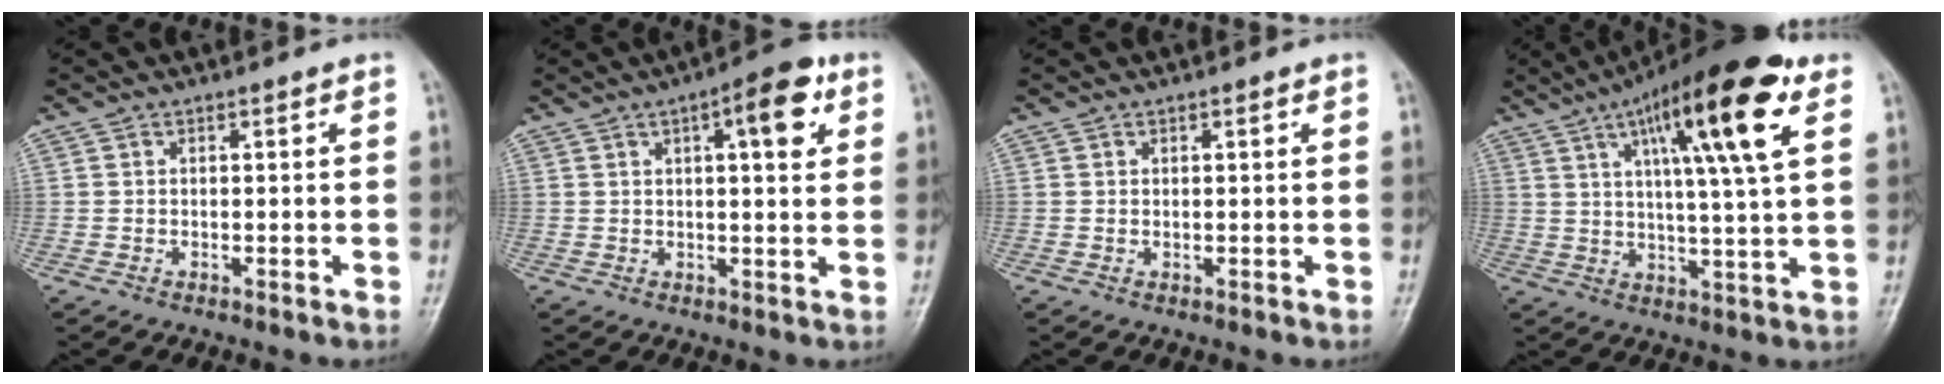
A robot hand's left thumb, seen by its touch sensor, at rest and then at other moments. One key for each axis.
{"total": 8.6, "fx": 3.4, "fy": 2.9, "fz": 7.3, "tx": -0.083, "ty": -0.002, "tz": 0.040}
{"total": 0.7, "fx": 0.4, "fy": 0.3, "fz": 0.5, "tx": -0.006, "ty": -0.002, "tz": 0.006}
{"total": 18.7, "fx": 8.1, "fy": 3.5, "fz": 16.5, "tx": -0.249, "ty": -0.012, "tz": 0.124}